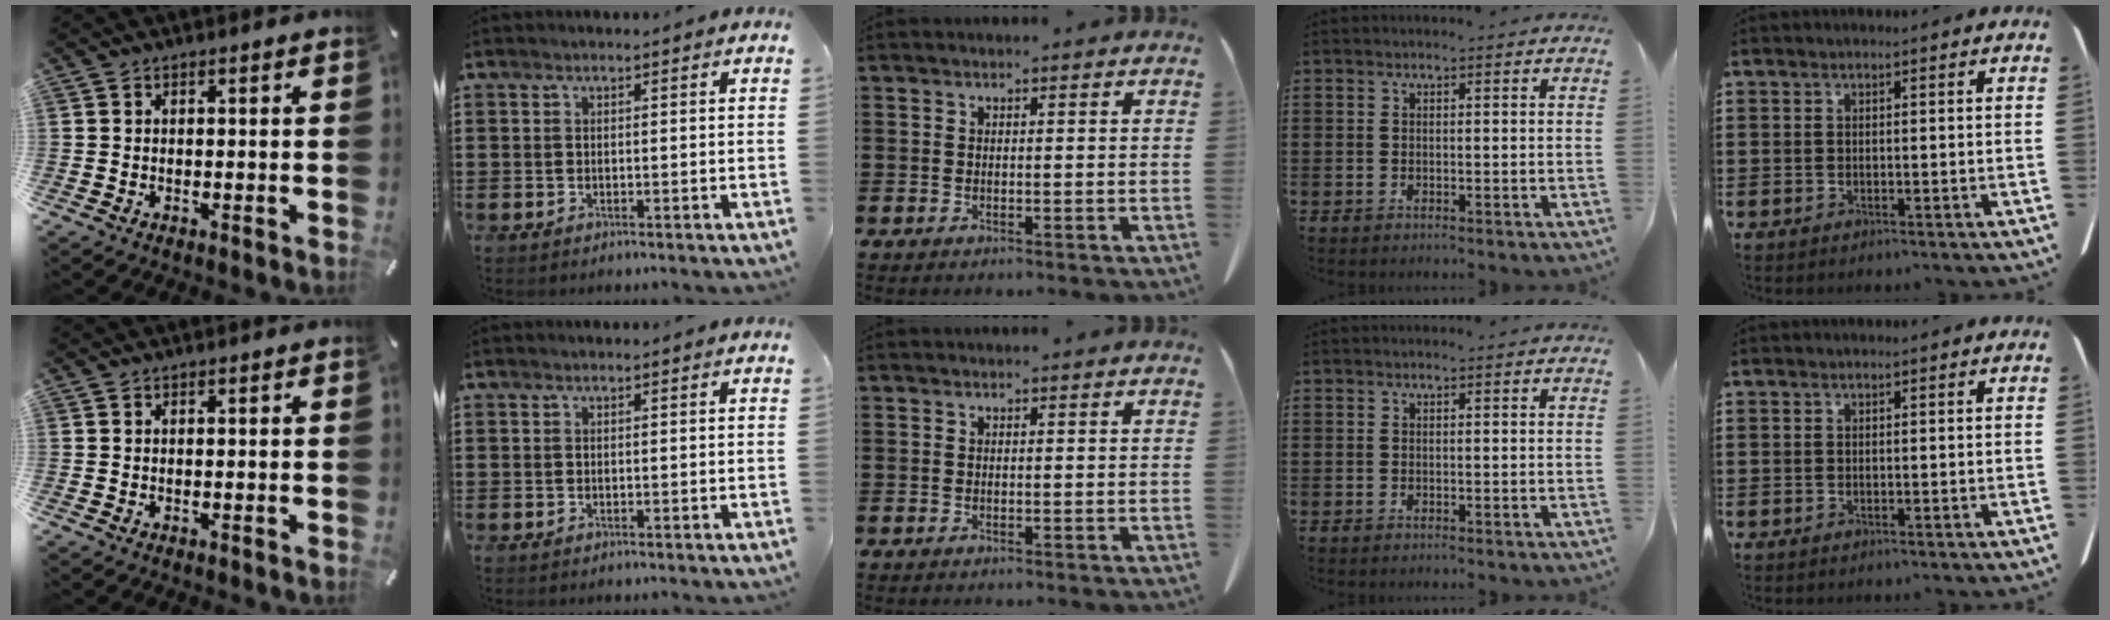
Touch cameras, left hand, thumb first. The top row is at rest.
{}